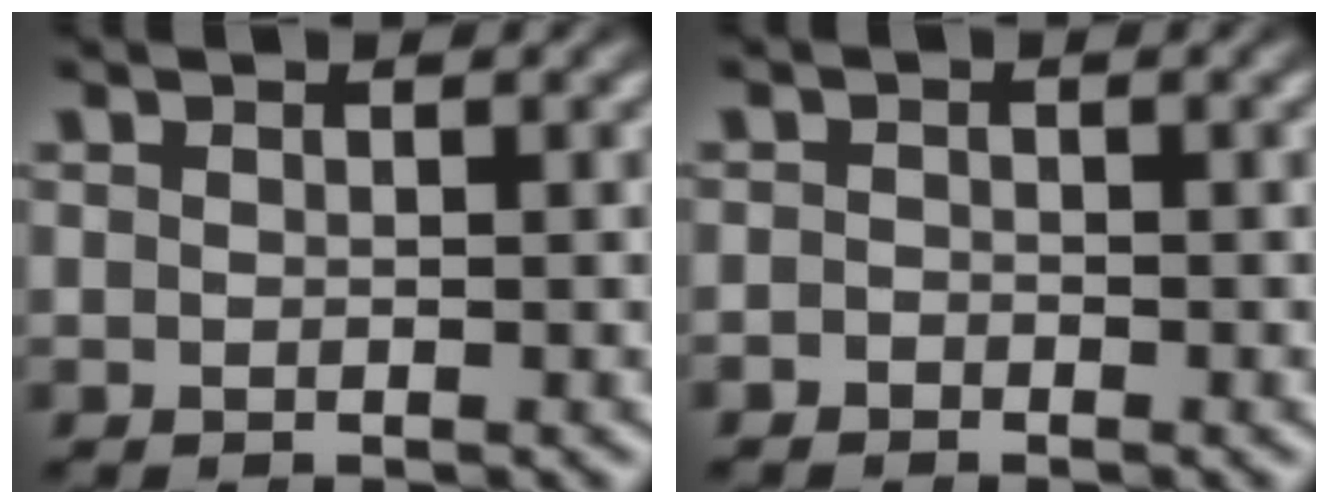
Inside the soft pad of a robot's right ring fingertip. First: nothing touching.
{"total": 1.4, "force": [-1.3, 0.4, -0.4], "torque": [0.018, -0.006, -0.021]}